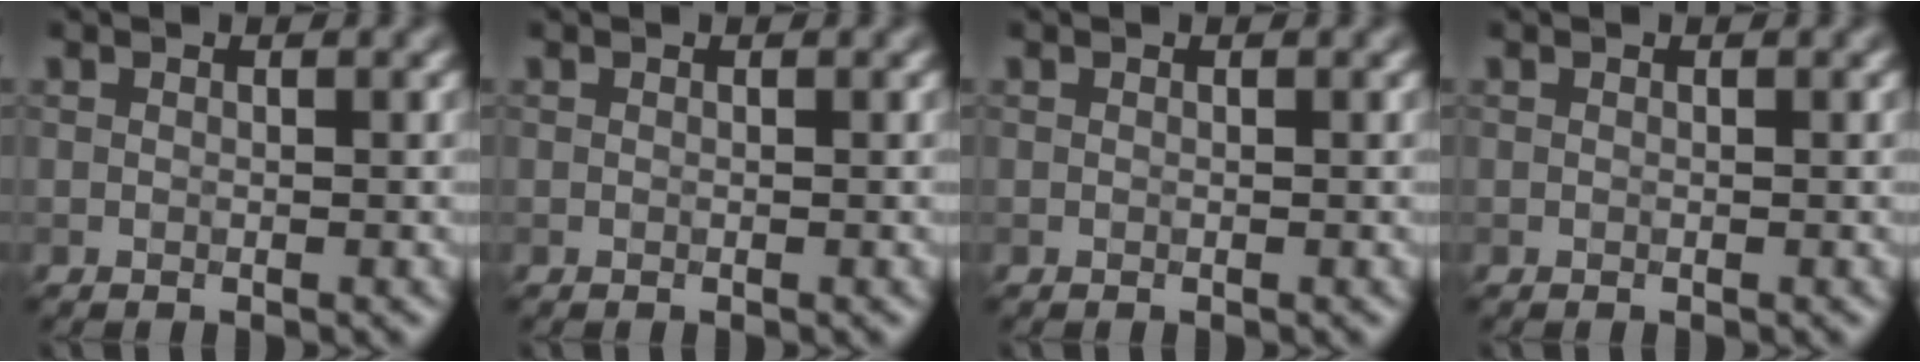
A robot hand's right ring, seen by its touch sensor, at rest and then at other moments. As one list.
[{"total": 0.0}, {"total": 0.0}, {"total": 0.0}]